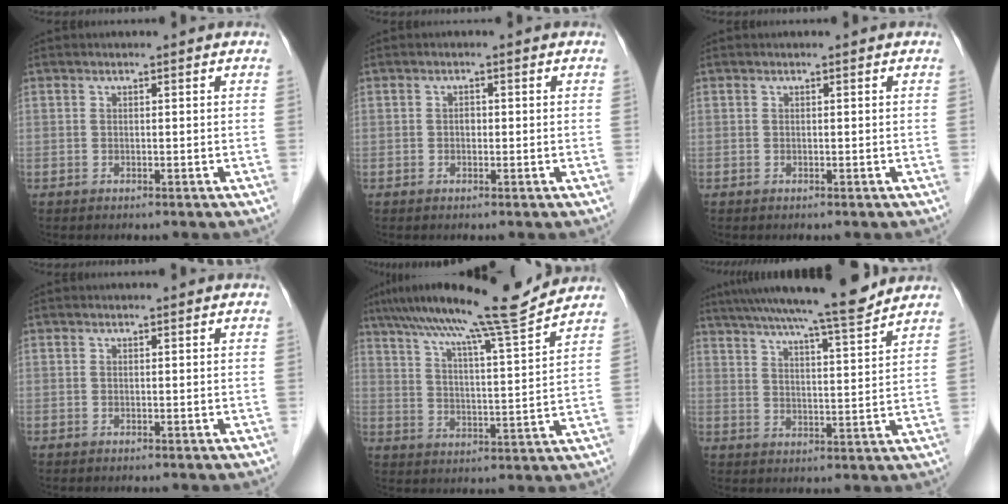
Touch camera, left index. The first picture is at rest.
{"total": 1.0, "force": [-0.7, 0.5, 0.5], "torque": [-0.007, -0.003, -0.013]}
{"total": 0.0}
{"total": 0.0}
{"total": 15.4, "force": [13.0, -1.2, 8.1], "torque": [-0.136, -0.005, 0.195]}
{"total": 14.9, "force": [13.1, -0.3, 7.2], "torque": [-0.120, 0.004, 0.190]}